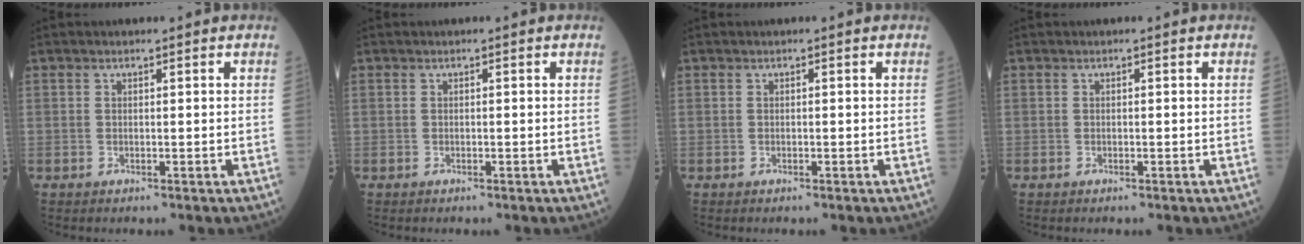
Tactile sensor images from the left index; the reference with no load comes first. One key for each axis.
{"total": 0.0}
{"total": 0.0}
{"total": 0.0}